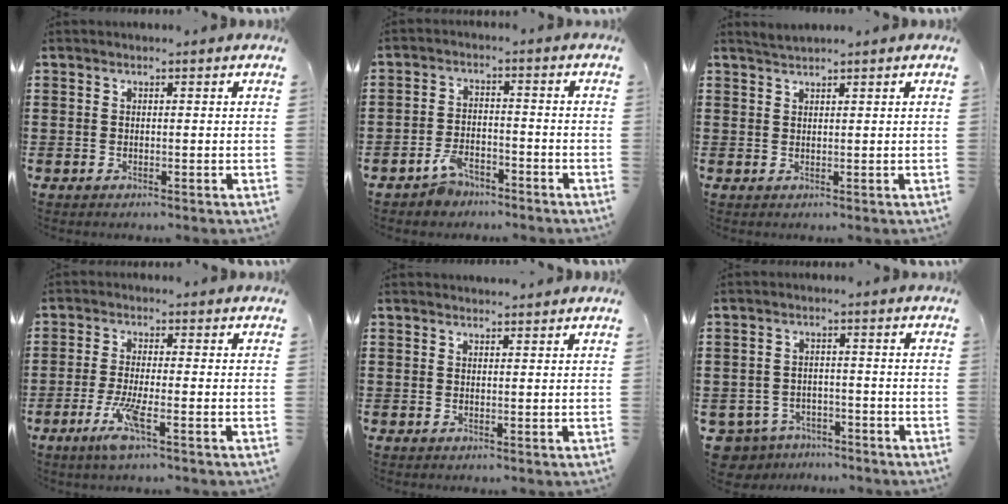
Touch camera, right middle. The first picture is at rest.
{"total": 3.7, "force": [-3.2, 1.6, 1.2], "torque": [-0.030, 0.009, -0.064]}
{"total": 1.6, "force": [1.5, -0.3, 0.5], "torque": [-0.013, -0.001, 0.030]}
{"total": 5.8, "force": [-2.8, 0.8, 5.0], "torque": [-0.108, -0.013, -0.052]}
{"total": 1.1, "force": [1.1, 0.0, 0.0], "torque": [-0.002, -0.003, 0.021]}
{"total": 3.4, "force": [-3.2, 1.1, 0.2], "torque": [-0.026, -0.002, -0.071]}